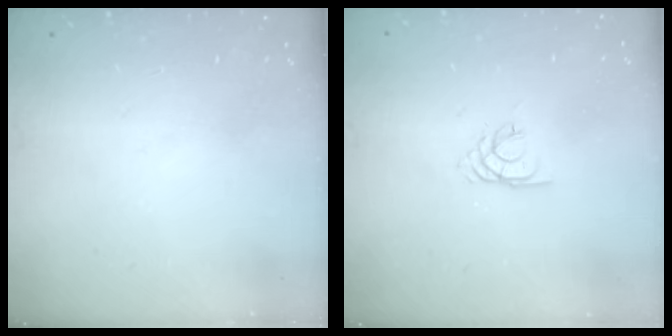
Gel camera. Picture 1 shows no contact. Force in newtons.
{"total": 1.7, "press": 1.7, "slide": 0.4}